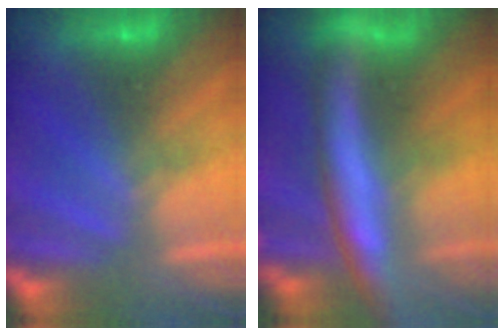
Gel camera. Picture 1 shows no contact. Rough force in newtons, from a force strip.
{"total": 8.0}